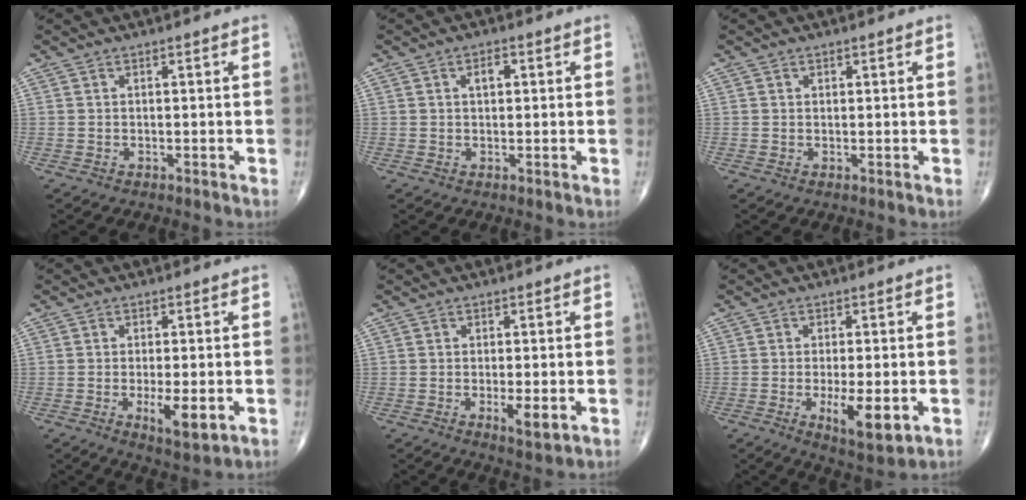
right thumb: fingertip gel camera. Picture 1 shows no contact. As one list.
[{"total": 2.3, "force": [0.6, 1.4, 1.8], "torque": [-0.027, 0.004, 0.009]}, {"total": 0.5, "force": [0.3, 0.4, 0.1], "torque": [0.001, -0.001, 0.003]}, {"total": 6.3, "force": [-1.6, 2.1, 5.7], "torque": [-0.093, -0.015, -0.022]}, {"total": 3.9, "force": [-1.0, 1.2, 3.6], "torque": [-0.060, -0.010, -0.015]}, {"total": 8.5, "force": [-2.2, 3.0, 7.6], "torque": [-0.119, -0.019, -0.030]}]